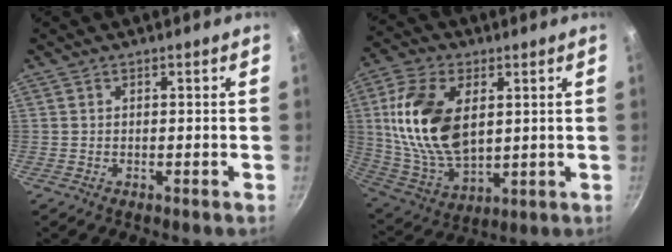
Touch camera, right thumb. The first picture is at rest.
{"total": 18.6, "force": [3.7, 10.9, 14.5], "torque": [-0.269, -0.013, 0.081]}